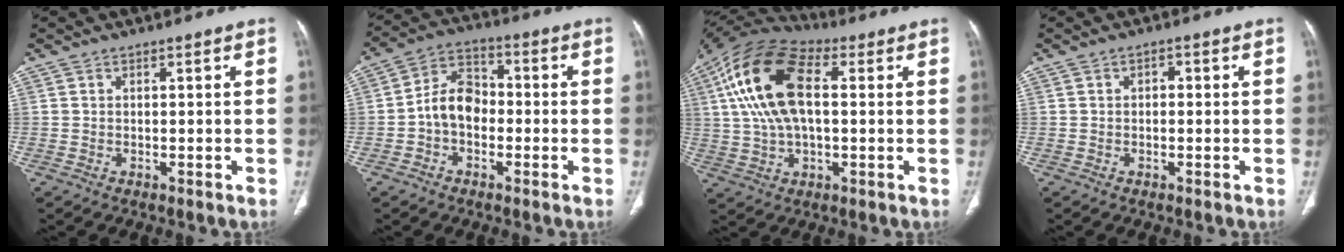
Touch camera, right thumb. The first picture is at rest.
{"total": 8.2, "force": [-1.5, 5.9, 5.5], "torque": [-0.081, 0.032, -0.042]}
{"total": 18.3, "force": [3.6, 9.5, 15.2], "torque": [-0.299, 0.027, 0.059]}
{"total": 1.3, "force": [0.1, 0.9, 1.0], "torque": [-0.008, 0.004, -0.004]}